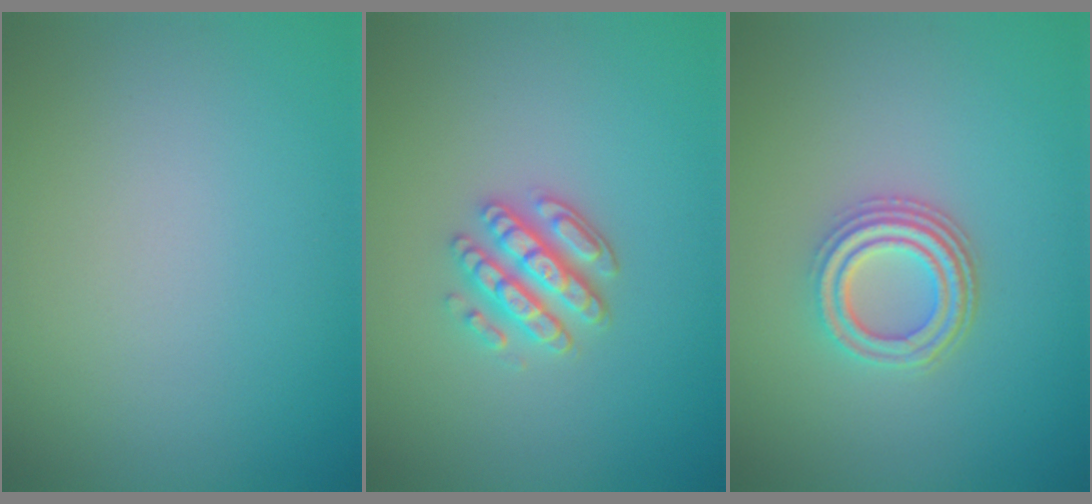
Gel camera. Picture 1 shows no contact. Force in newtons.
{"total": 3.4, "press": 3.0, "slide": 1.5}
{"total": 3.7, "press": 3.0, "slide": 2.2}